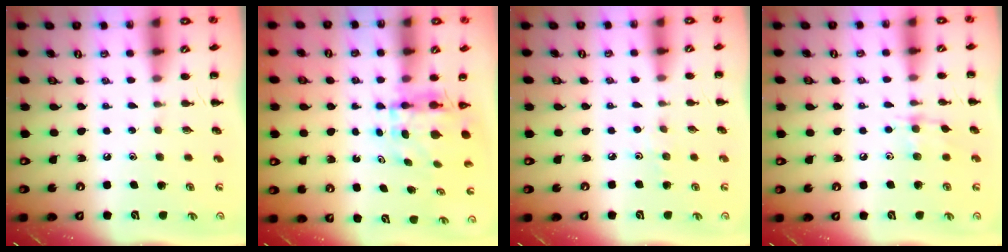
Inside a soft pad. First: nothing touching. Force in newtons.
{"total": 5.1, "press": 5.1, "slide": 0.5}
{"total": 3.1, "press": 2.8, "slide": 1.2}
{"total": 7.6, "press": 7.6, "slide": 0.6}